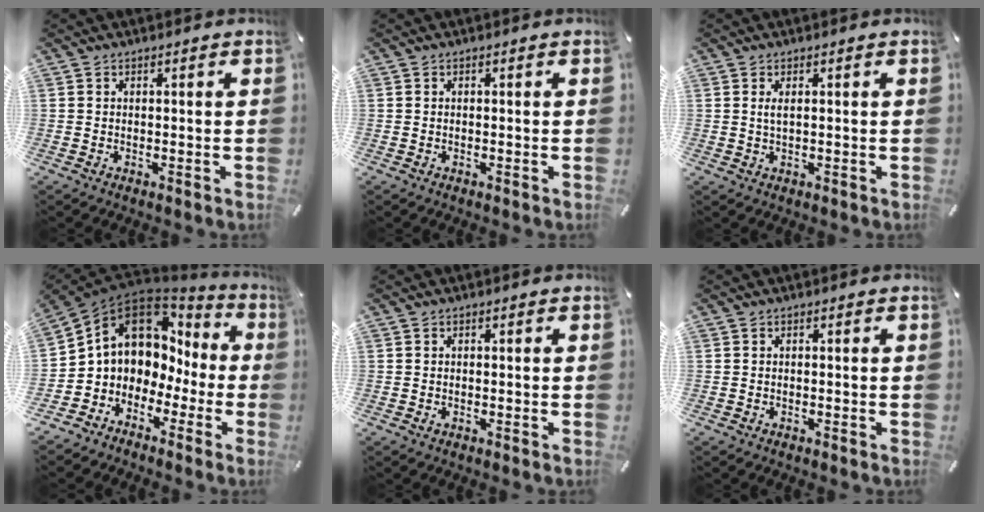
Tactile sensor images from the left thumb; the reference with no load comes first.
{"total": 0.0}
{"total": 1.8, "force": [0.5, 0.6, 1.7], "torque": [-0.035, 0.001, 0.007]}
{"total": 12.1, "force": [2.5, 10.2, 5.9], "torque": [-0.125, -0.009, 0.044]}
{"total": 0.6, "force": [-0.1, 0.3, 0.5], "torque": [-0.010, -0.002, -0.002]}
{"total": 0.0}